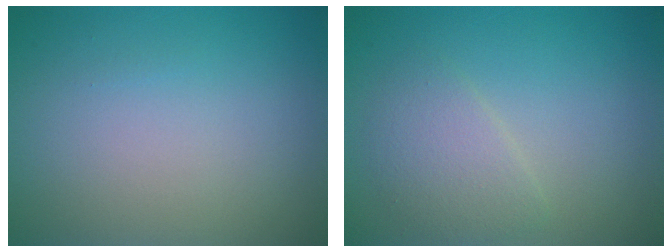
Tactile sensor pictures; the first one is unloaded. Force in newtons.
{"total": 2.5, "press": 2.5, "slide": 0.1}